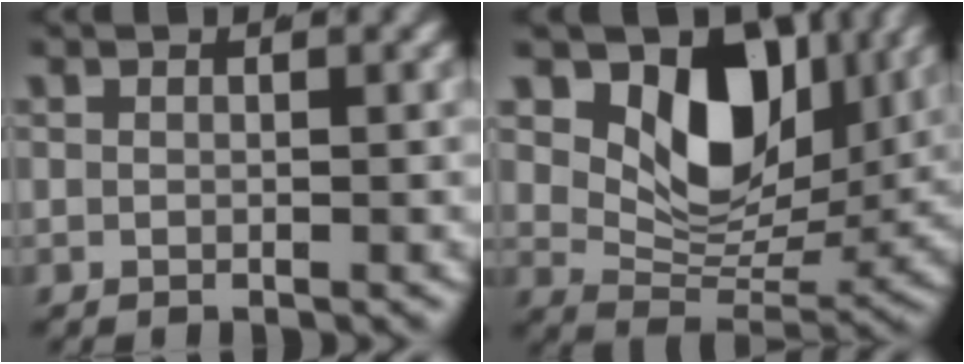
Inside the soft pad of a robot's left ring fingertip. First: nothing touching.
{"total": 10.9, "force": [3.7, 7.3, 7.2], "torque": [-0.124, -0.018, 0.063]}